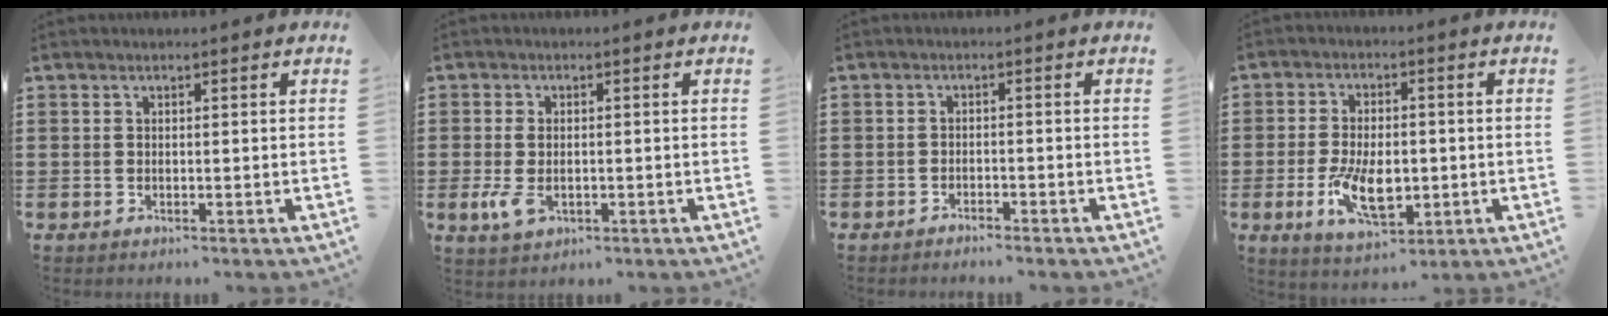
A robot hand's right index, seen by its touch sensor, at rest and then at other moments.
{"total": 3.9, "force": [-0.8, 2.2, 3.2], "torque": [-0.087, -0.009, -0.020]}
{"total": 1.4, "force": [-1.4, 0.0, 0.1], "torque": [-0.006, 0.003, -0.029]}
{"total": 8.7, "force": [-1.9, 4.7, 7.1], "torque": [-0.145, -0.003, -0.036]}